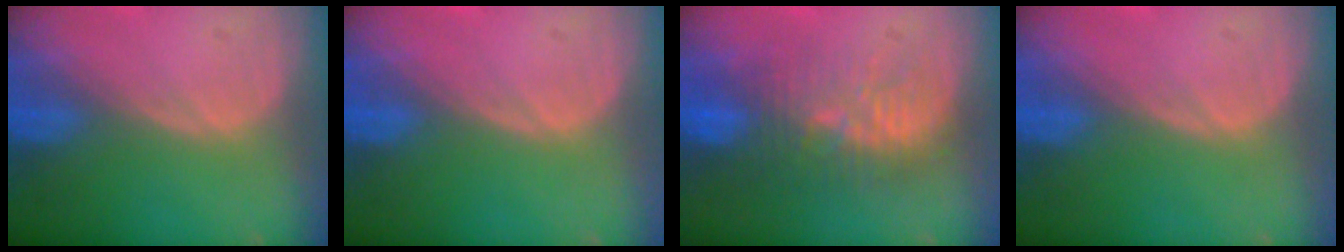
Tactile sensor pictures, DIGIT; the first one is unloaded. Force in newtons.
{"total": 0.0}
{"total": 9.7, "press": 9.1, "slide": 3.4}
{"total": 0.0}